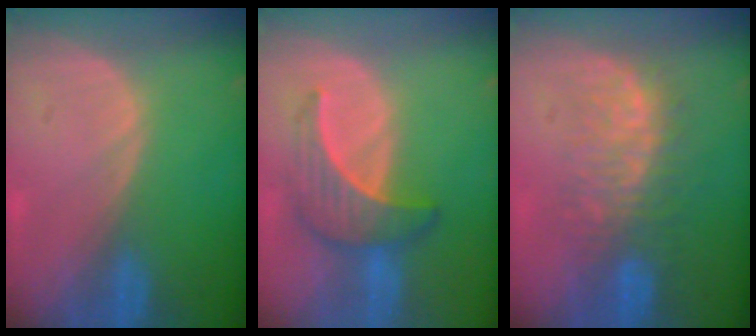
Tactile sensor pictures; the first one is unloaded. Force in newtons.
{"total": 6.5, "press": 6.3, "slide": 1.4}
{"total": 7.8, "press": 7.6, "slide": 1.4}